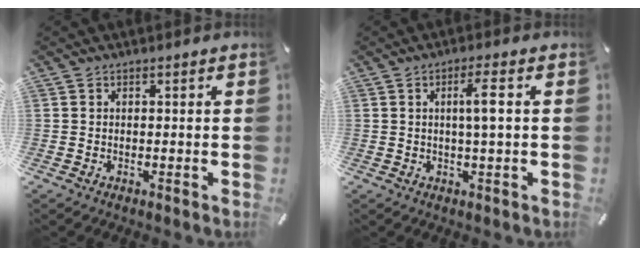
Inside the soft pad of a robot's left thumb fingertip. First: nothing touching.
{"total": 5.3, "force": [0.8, 0.6, 5.2], "torque": [-0.092, -0.003, 0.007]}